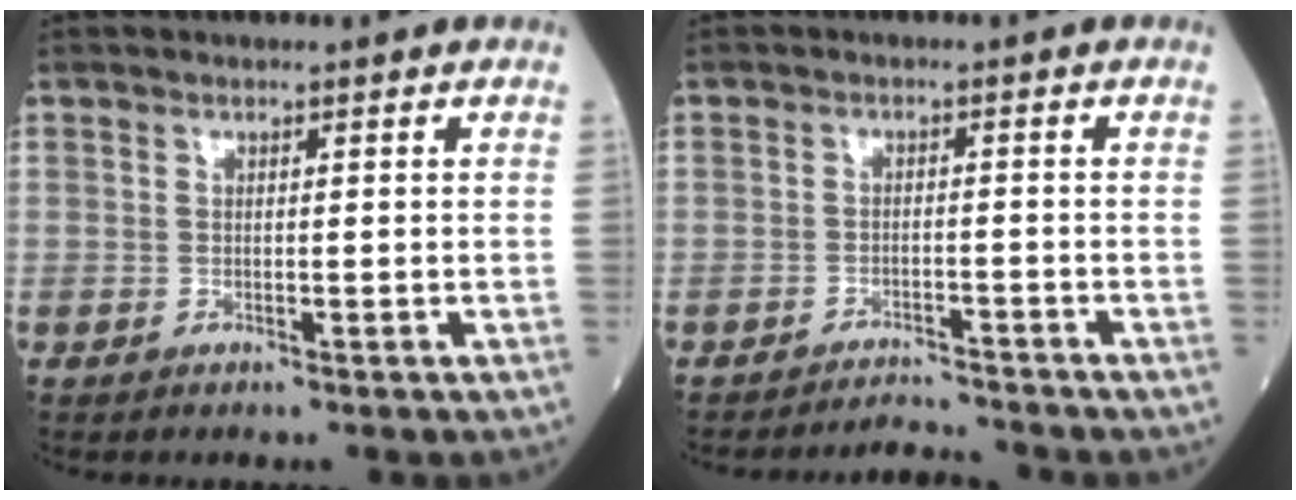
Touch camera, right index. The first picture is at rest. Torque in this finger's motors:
{"motor_torque": [0.18, -0.33, 0.04, 0.01]}